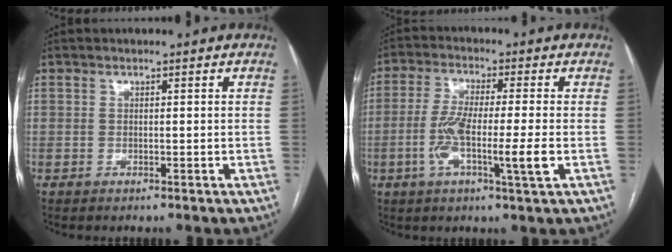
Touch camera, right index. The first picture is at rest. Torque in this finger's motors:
{"motor_torque": [1.06, -0.06, 0.76, 0.18]}